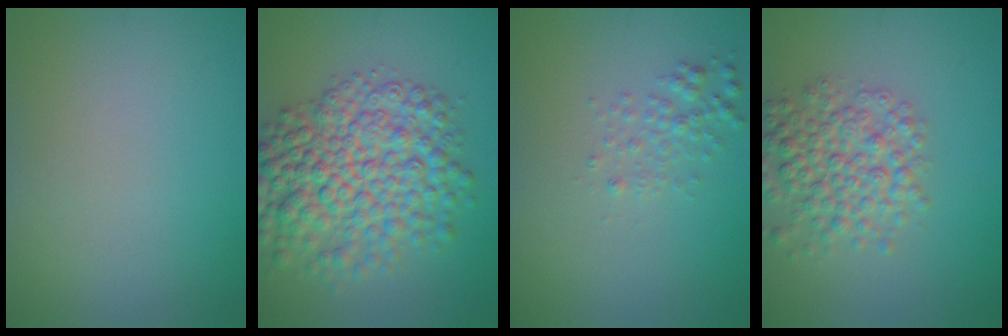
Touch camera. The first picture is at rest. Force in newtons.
{"total": 8.8, "press": 8.8, "slide": 0.1}
{"total": 1.5, "press": 1.5, "slide": 0.1}
{"total": 4.8, "press": 4.8, "slide": 0.2}